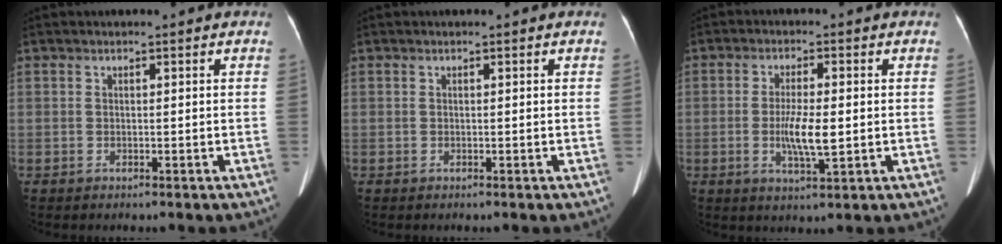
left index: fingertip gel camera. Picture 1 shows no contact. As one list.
[{"total": 0.0}, {"total": 5.9, "force": [-0.7, 1.1, 5.7], "torque": [-0.112, -0.008, -0.012]}]